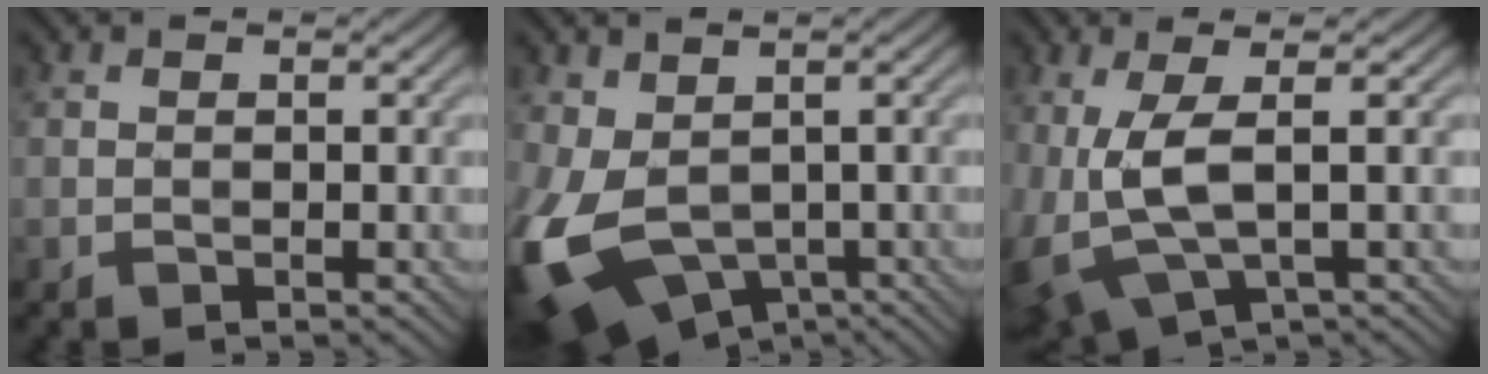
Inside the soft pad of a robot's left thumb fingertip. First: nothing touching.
{"total": 12.8, "force": [-2.8, 8.0, 9.5], "torque": [-0.255, -0.041, -0.035]}
{"total": 7.5, "force": [-0.1, 2.9, 6.9], "torque": [-0.168, -0.006, -0.001]}